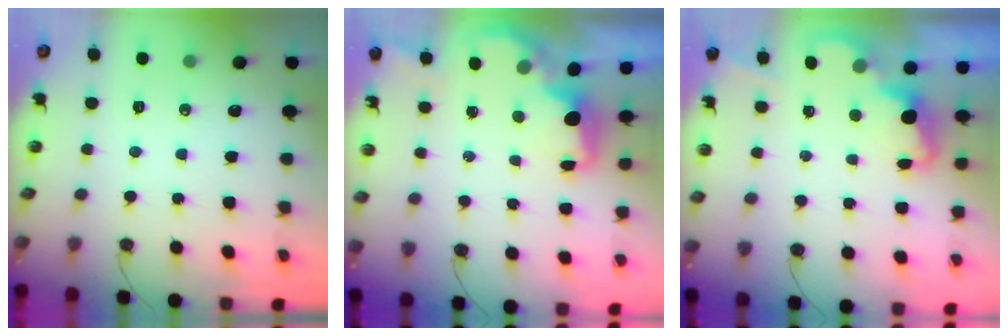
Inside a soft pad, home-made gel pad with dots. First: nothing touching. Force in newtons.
{"total": 2.0, "press": 2.0, "slide": 0.5}
{"total": 2.3, "press": 2.3, "slide": 0.5}